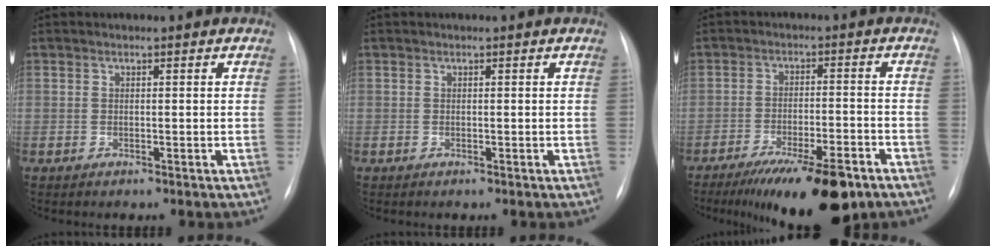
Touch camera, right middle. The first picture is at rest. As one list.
[{"total": 0.0}, {"total": 14.4, "force": [-10.2, 3.1, 9.8], "torque": [-0.127, -0.018, -0.158]}]